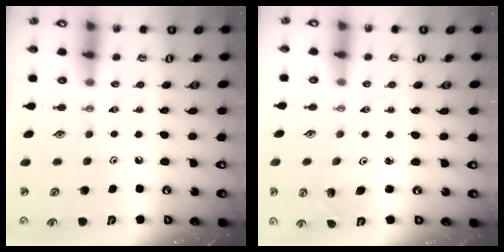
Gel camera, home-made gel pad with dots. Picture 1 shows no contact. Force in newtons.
{"total": 2.8, "press": 2.8, "slide": 0.3}